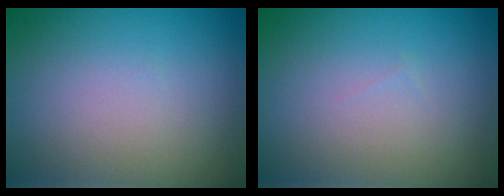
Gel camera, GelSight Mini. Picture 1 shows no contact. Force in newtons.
{"total": 0.0}